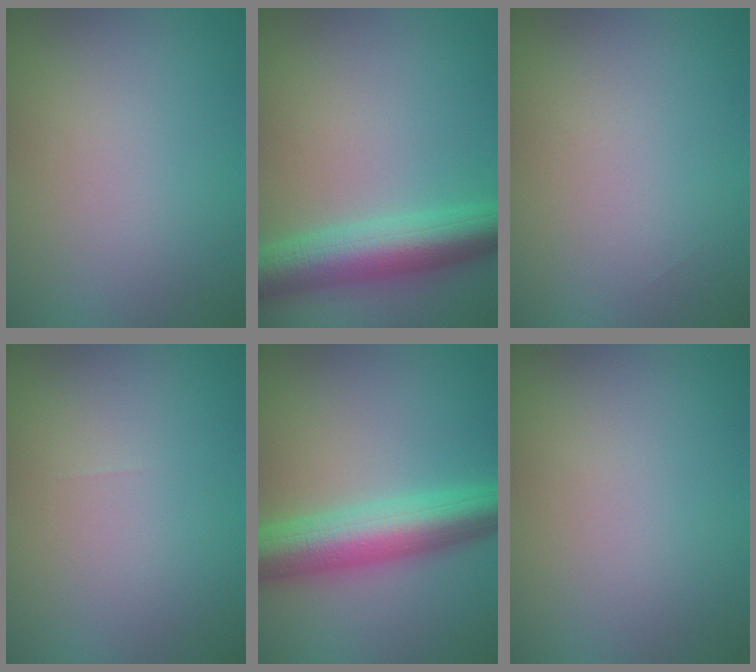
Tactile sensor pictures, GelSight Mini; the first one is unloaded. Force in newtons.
{"total": 6.7, "press": 6.7, "slide": 0.0}
{"total": 0.0}
{"total": 0.0}
{"total": 7.7, "press": 7.6, "slide": 0.3}
{"total": 0.0}